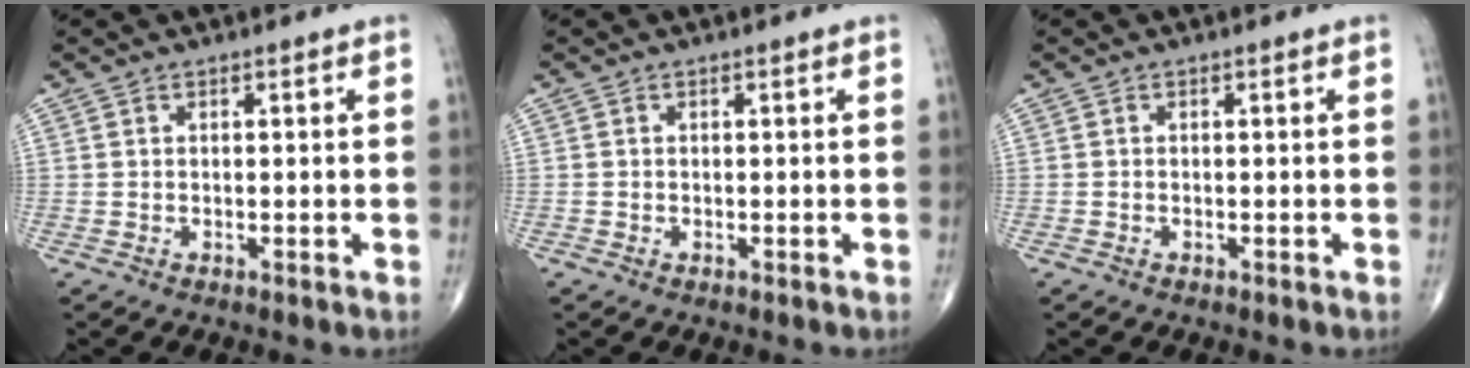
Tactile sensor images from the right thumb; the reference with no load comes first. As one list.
[{"total": 0.0}, {"total": 0.0}]